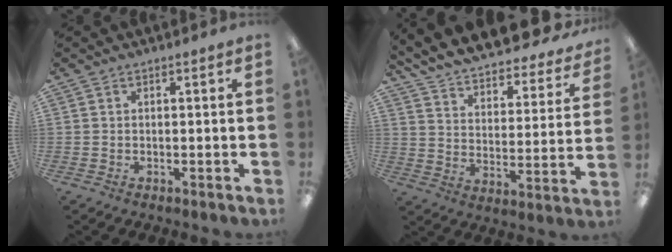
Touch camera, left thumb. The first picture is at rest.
{"total": 10.6, "force": [10.0, 2.0, 2.9], "torque": [-0.059, -0.090, 0.169]}